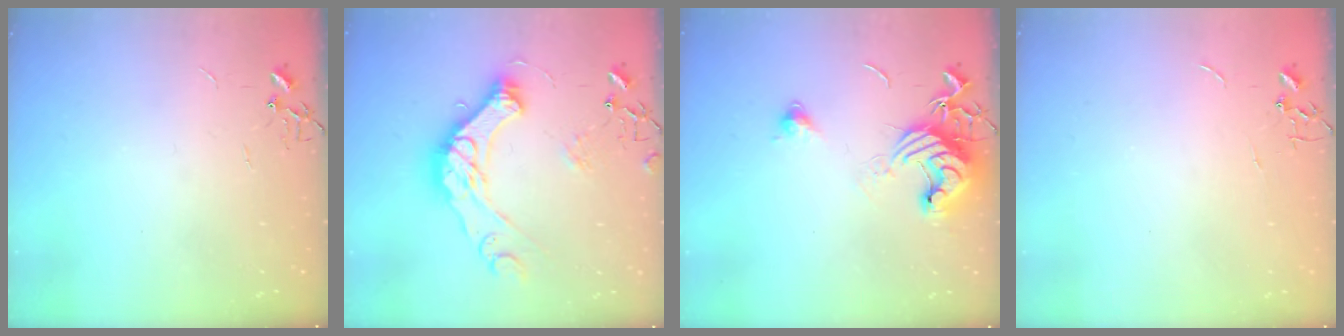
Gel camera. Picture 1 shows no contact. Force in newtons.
{"total": 17.4, "press": 17.3, "slide": 1.8}
{"total": 12.8, "press": 12.7, "slide": 1.6}
{"total": 0.0}